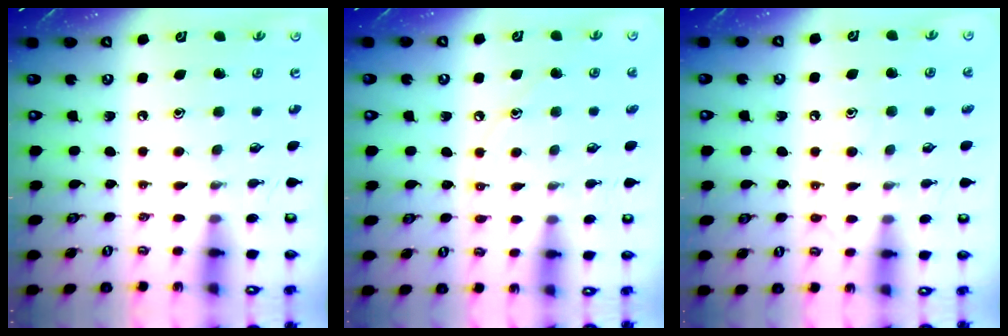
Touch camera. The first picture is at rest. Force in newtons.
{"total": 5.8, "press": 5.7, "slide": 0.6}
{"total": 7.4, "press": 7.4, "slide": 0.6}